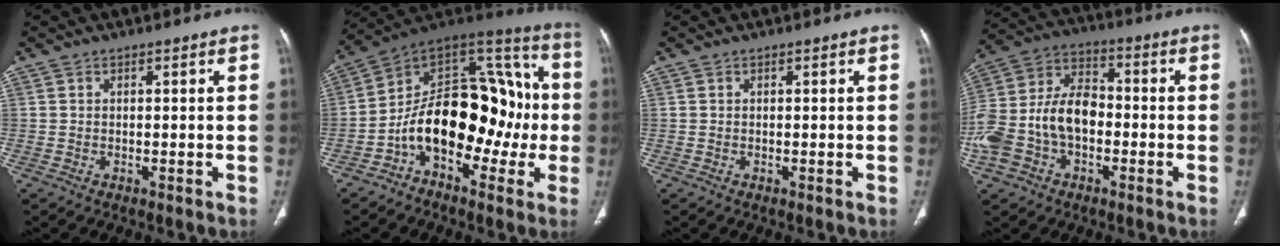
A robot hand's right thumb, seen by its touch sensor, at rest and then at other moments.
{"total": 22.4, "force": [-4.2, 13.5, 17.4], "torque": [-0.228, 0.083, -0.070]}
{"total": 0.0}
{"total": 16.8, "force": [-3.6, 11.1, 12.1], "torque": [-0.248, 0.045, -0.071]}